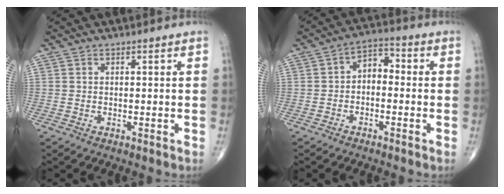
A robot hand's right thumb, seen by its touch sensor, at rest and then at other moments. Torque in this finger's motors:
{"motor_torque": [0.18, -0.17, 0.49, -0.05, 0.08]}